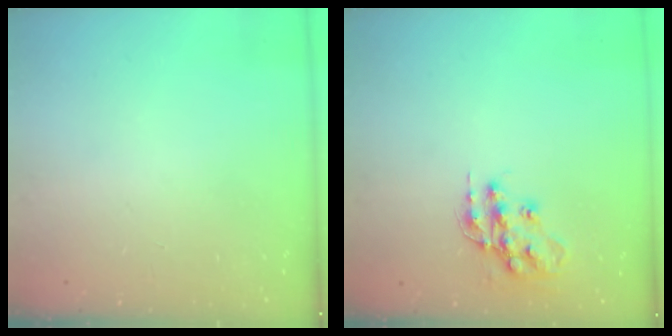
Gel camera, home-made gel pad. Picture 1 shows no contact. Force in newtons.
{"total": 14.0, "press": 14.0, "slide": 0.7}